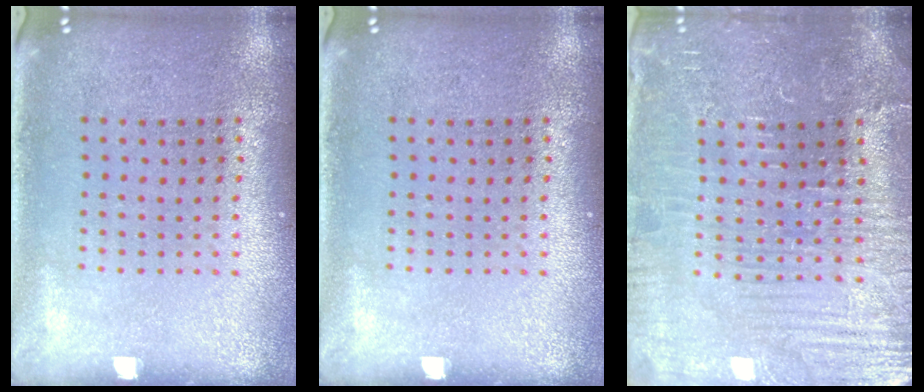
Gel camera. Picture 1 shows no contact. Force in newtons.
{"total": 0.0}
{"total": 4.4, "press": 4.2, "slide": 1.2}